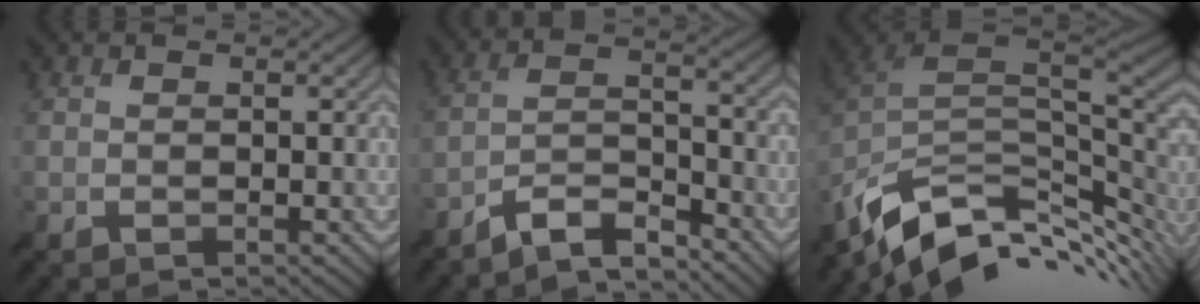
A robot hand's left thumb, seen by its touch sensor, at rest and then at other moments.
{"total": 6.9, "force": [-6.0, 1.4, 3.2], "torque": [-0.056, 0.002, -0.121]}
{"total": 12.4, "force": [-5.0, 6.8, 9.1], "torque": [-0.201, -0.023, -0.079]}